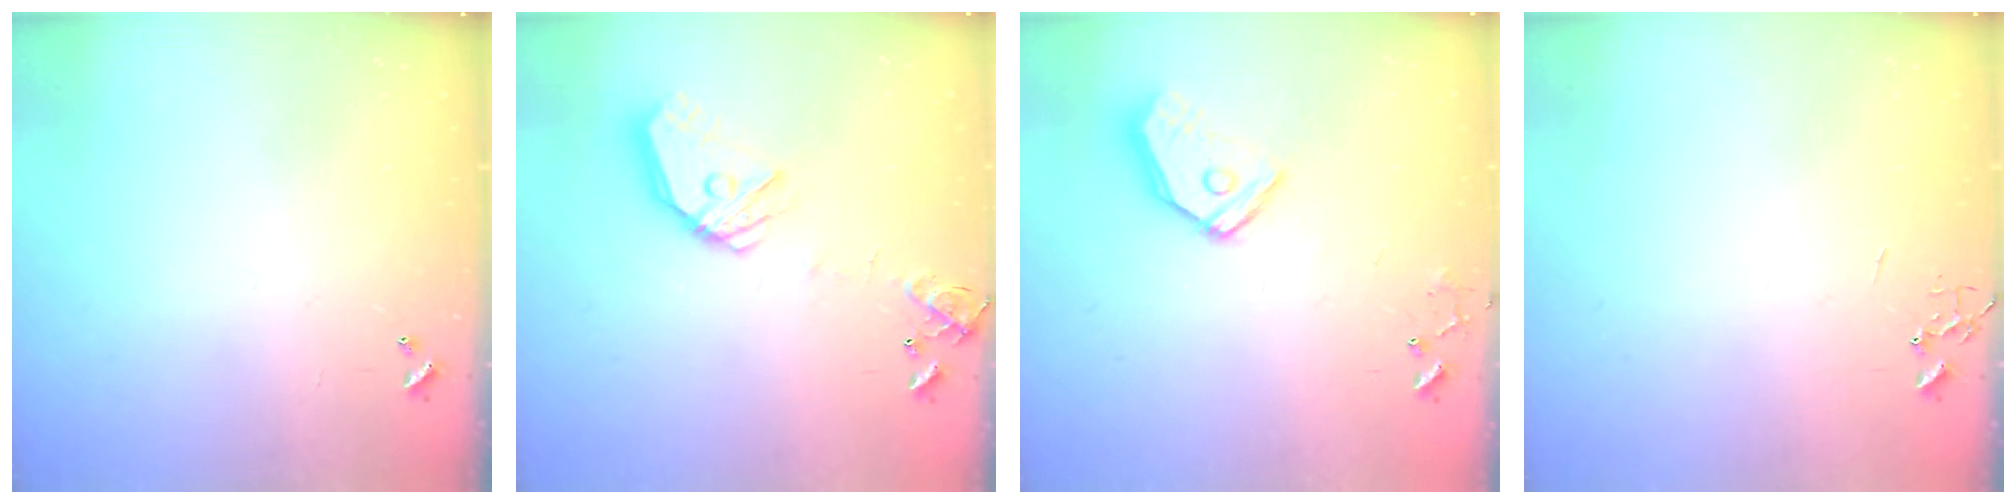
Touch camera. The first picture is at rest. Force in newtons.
{"total": 15.6, "press": 15.5, "slide": 1.7}
{"total": 13.9, "press": 13.7, "slide": 2.3}
{"total": 0.0}